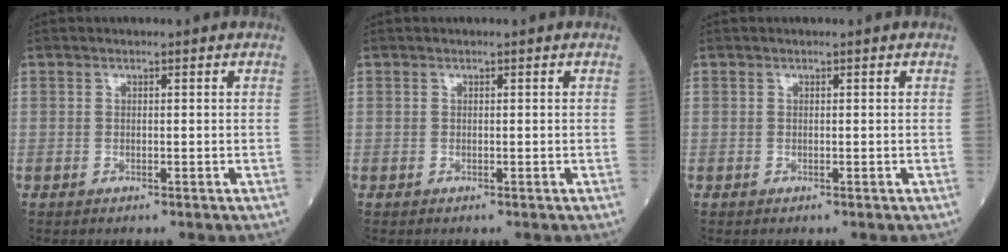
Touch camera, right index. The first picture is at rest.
{"total": 0.0}
{"total": 0.0}